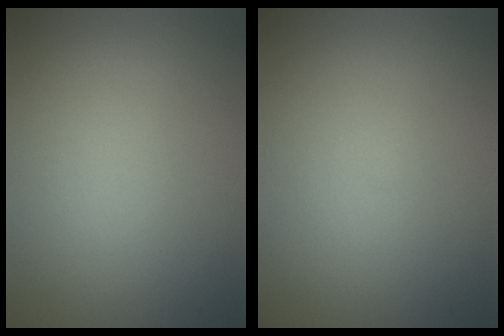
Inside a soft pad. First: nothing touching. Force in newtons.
{"total": 0.0}